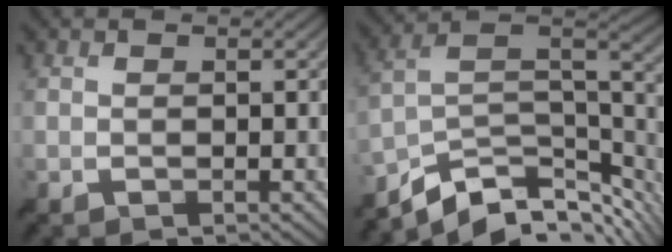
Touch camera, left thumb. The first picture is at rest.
{"total": 11.7, "force": [-7.7, 5.0, 7.3], "torque": [-0.155, -0.006, -0.122]}